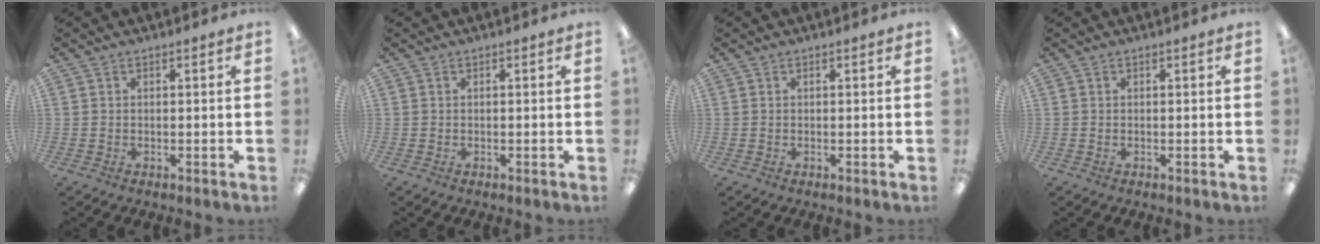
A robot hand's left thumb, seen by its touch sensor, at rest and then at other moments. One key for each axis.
{"total": 0.0}
{"total": 0.0}
{"total": 0.0}